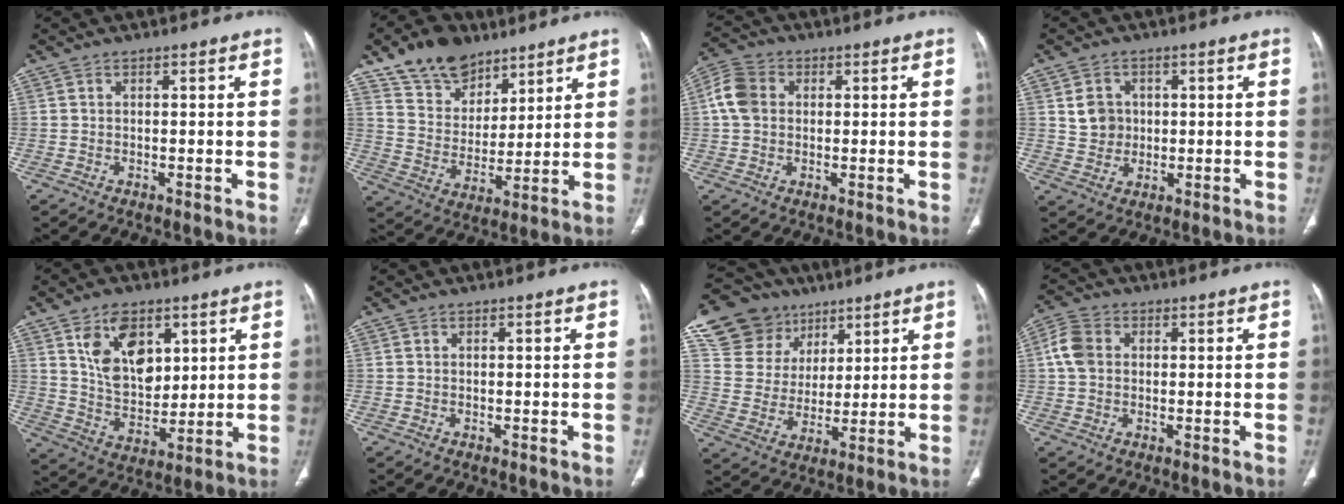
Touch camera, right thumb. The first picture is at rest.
{"total": 14.2, "force": [9.9, 8.9, 4.7], "torque": [-0.045, -0.045, 0.185]}
{"total": 6.6, "force": [0.9, 5.2, 3.9], "torque": [-0.078, 0.015, 0.012]}
{"total": 5.1, "force": [1.1, 4.6, 1.9], "torque": [-0.009, -0.002, 0.021]}
{"total": 13.3, "force": [5.7, 8.3, 8.6], "torque": [-0.111, -0.035, 0.114]}
{"total": 0.0}
{"total": 15.7, "force": [8.9, 12.1, 4.3], "torque": [-0.045, -0.009, 0.168]}
{"total": 5.4, "force": [0.8, 4.2, 3.4], "torque": [-0.071, 0.013, 0.010]}